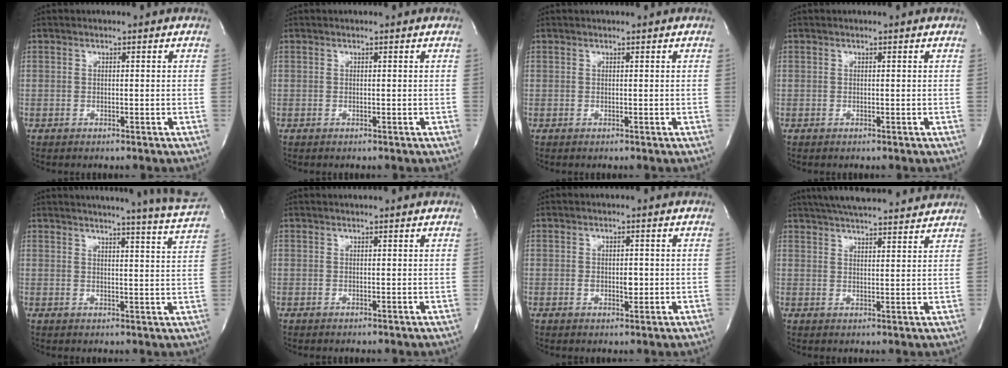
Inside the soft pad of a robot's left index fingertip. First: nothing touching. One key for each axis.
{"total": 0.0}
{"total": 0.7, "fx": 0.6, "fy": -0.1, "fz": 0.2, "tx": -0.004, "ty": 0.007, "tz": 0.013}
{"total": 0.0}
{"total": 15.2, "fx": 14.3, "fy": -2.0, "fz": 4.8, "tx": -0.081, "ty": -0.072, "tz": 0.163}
{"total": 1.4, "fx": 1.3, "fy": -0.2, "fz": 0.4, "tx": -0.010, "ty": 0.013, "tz": 0.024}
{"total": 2.3, "fx": -0.1, "fy": 1.3, "fz": 1.9, "tx": -0.030, "ty": -0.001, "tz": 0.002}
{"total": 17.5, "fx": 15.8, "fy": 2.6, "fz": 7.2, "tx": -0.122, "ty": 0.038, "tz": 0.222}